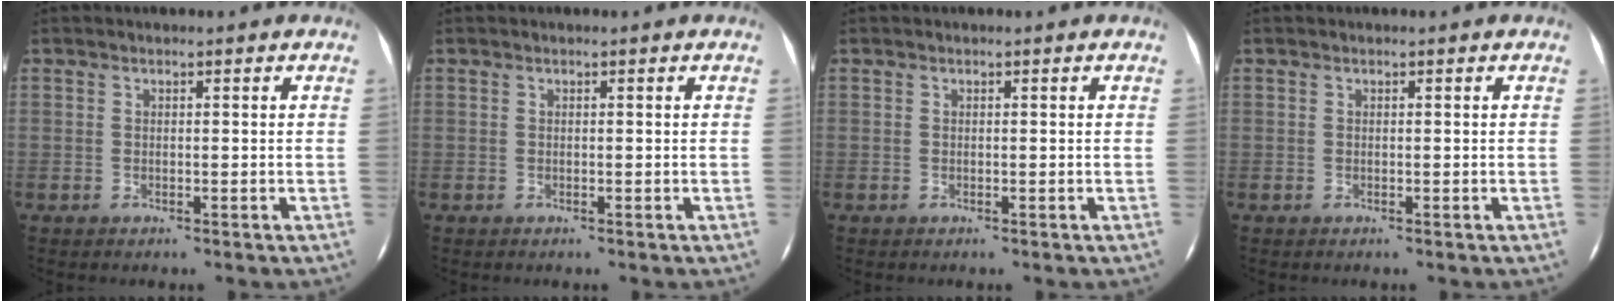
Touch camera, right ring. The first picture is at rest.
{"total": 0.0}
{"total": 0.0}
{"total": 0.0}